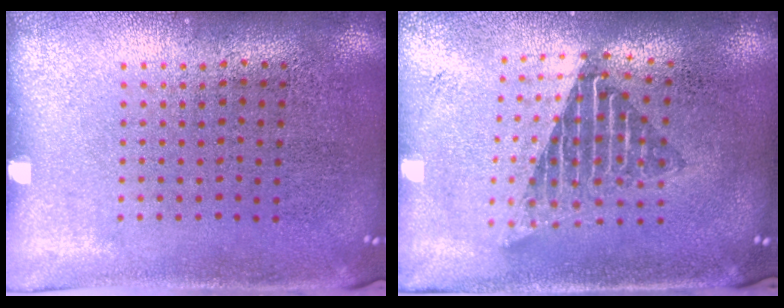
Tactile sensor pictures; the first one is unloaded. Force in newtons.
{"total": 1.8, "press": 1.4, "slide": 1.0}